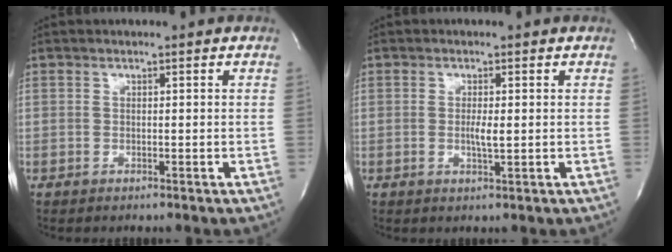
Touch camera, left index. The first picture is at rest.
{"total": 2.1, "force": [-0.1, 0.2, 2.1], "torque": [-0.043, -0.003, -0.001]}